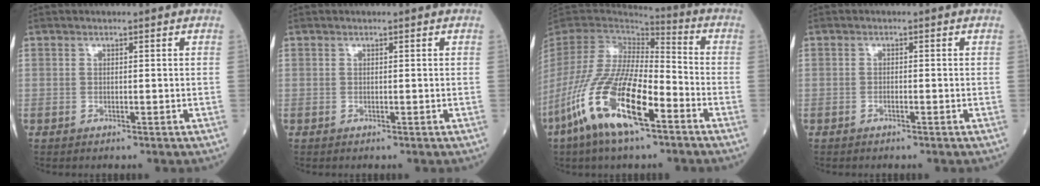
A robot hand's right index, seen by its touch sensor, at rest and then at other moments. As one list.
[{"total": 0.0}, {"total": 18.0, "force": [-8.8, 4.5, 15.0], "torque": [-0.323, -0.027, -0.166]}, {"total": 0.6, "force": [-0.4, 0.1, 0.5], "torque": [-0.007, 0.002, -0.007]}]